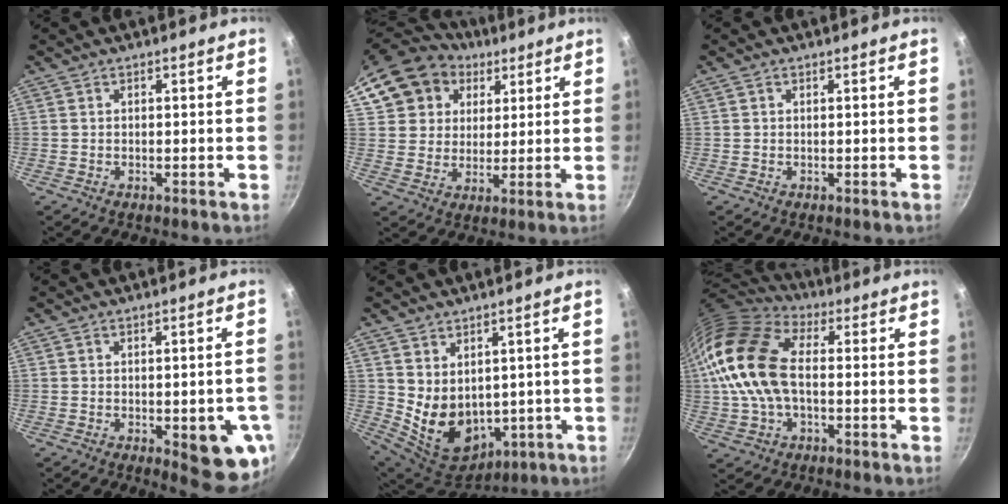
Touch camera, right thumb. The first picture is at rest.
{"total": 16.9, "force": [7.6, 13.8, 6.1], "torque": [-0.111, 0.018, 0.135]}
{"total": 0.6, "force": [0.2, 0.4, 0.3], "torque": [-0.006, 0.003, 0.005]}
{"total": 11.0, "force": [-3.0, 4.0, 9.8], "torque": [-0.084, 0.005, -0.031]}
{"total": 11.8, "force": [1.5, 9.0, 7.6], "torque": [-0.108, -0.032, 0.058]}
{"total": 18.2, "force": [0.5, 11.2, 14.3], "torque": [-0.276, 0.029, -0.003]}